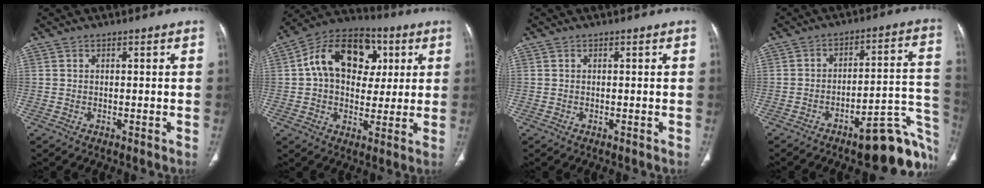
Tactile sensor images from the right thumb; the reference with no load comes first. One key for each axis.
{"total": 18.2, "fx": 4.2, "fy": 13.0, "fz": 12.0, "tx": -0.165, "ty": 0.014, "tz": 0.060}
{"total": 0.0}
{"total": 16.8, "fx": -8.8, "fy": 4.9, "fz": 13.5, "tx": -0.099, "ty": 0.084, "tz": -0.112}